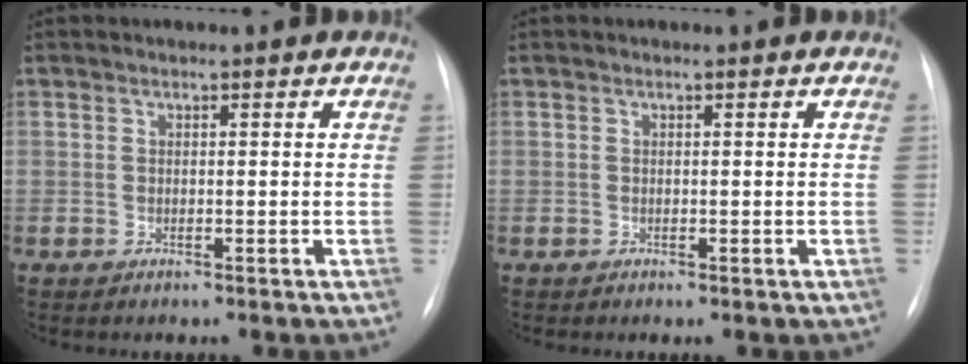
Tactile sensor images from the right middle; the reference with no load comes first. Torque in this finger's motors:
{"motor_torque": [0.96, -0.95, 0.03, 0.01]}